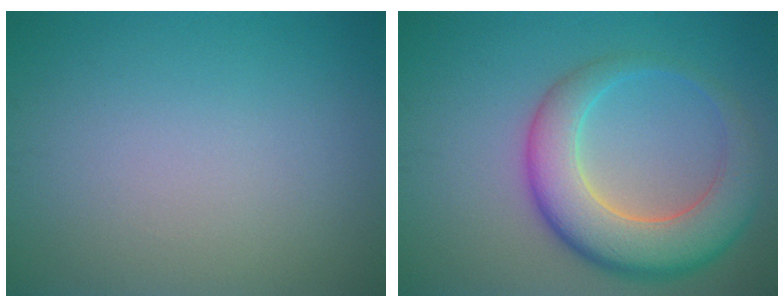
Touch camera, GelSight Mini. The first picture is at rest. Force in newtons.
{"total": 7.8, "press": 7.8, "slide": 0.3}